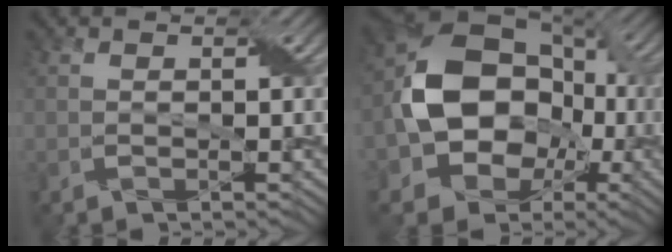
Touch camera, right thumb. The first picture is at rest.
{"total": 15.9, "force": [-2.4, 12.3, 9.7], "torque": [-0.183, -0.008, -0.049]}